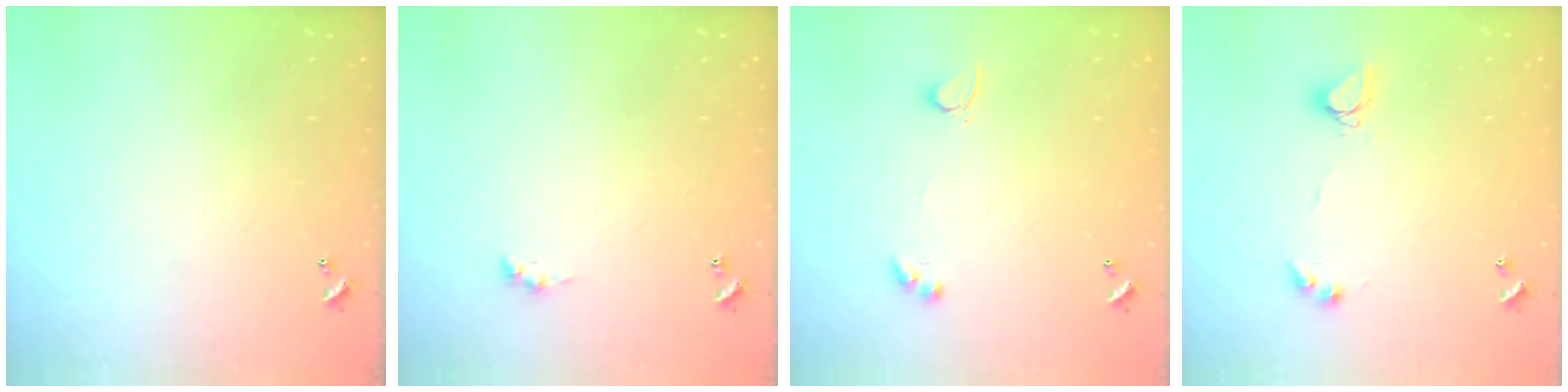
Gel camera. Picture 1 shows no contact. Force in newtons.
{"total": 0.8, "press": 0.7, "slide": 0.4}
{"total": 2.9, "press": 2.6, "slide": 1.3}
{"total": 4.9, "press": 4.9, "slide": 0.3}